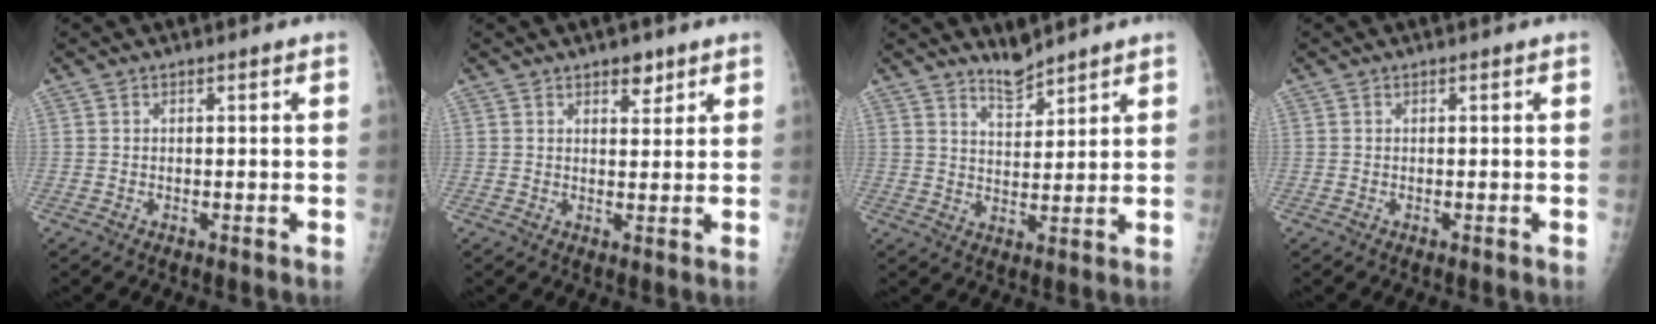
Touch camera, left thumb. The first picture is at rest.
{"total": 3.1, "force": [2.1, 1.6, 1.7], "torque": [-0.006, -0.012, 0.029]}
{"total": 4.2, "force": [4.0, 0.8, 1.0], "torque": [-0.008, -0.038, 0.075]}
{"total": 0.0}